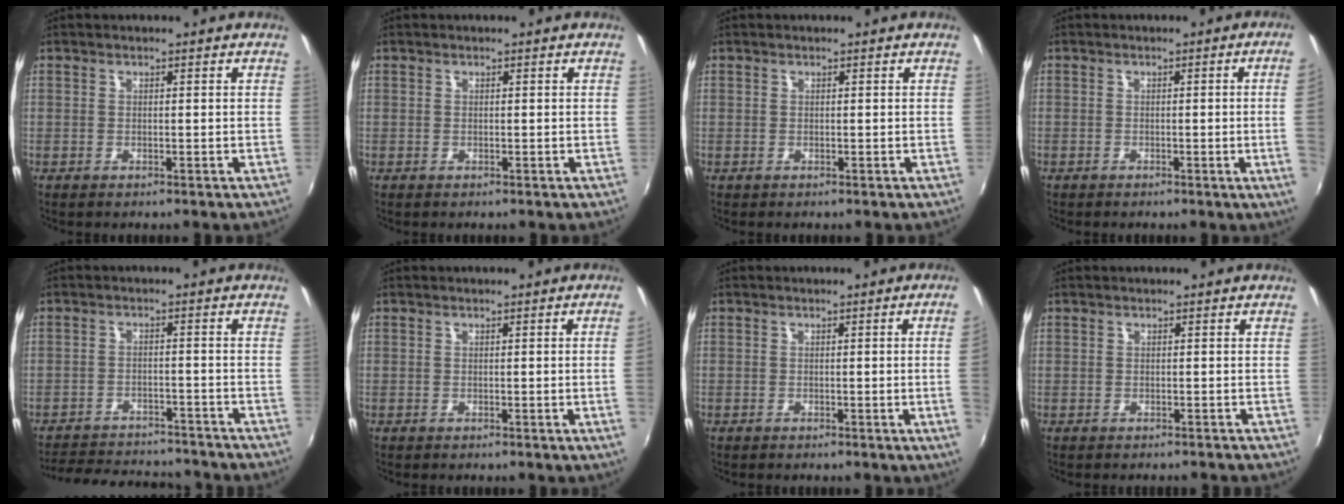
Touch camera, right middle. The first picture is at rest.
{"total": 0.0}
{"total": 0.0}
{"total": 4.2, "force": [-0.1, -1.9, 3.8], "torque": [-0.059, -0.010, 0.003]}
{"total": 16.0, "force": [-14.3, 4.5, 5.5], "torque": [-0.125, 0.005, -0.195]}
{"total": 1.7, "force": [-0.1, -1.0, 1.4], "torque": [-0.012, -0.012, 0.001]}
{"total": 3.1, "force": [-0.2, -1.8, 2.6], "torque": [-0.042, -0.013, 0.004]}
{"total": 1.4, "force": [-1.3, 0.3, 0.4], "torque": [-0.013, -0.008, -0.017]}